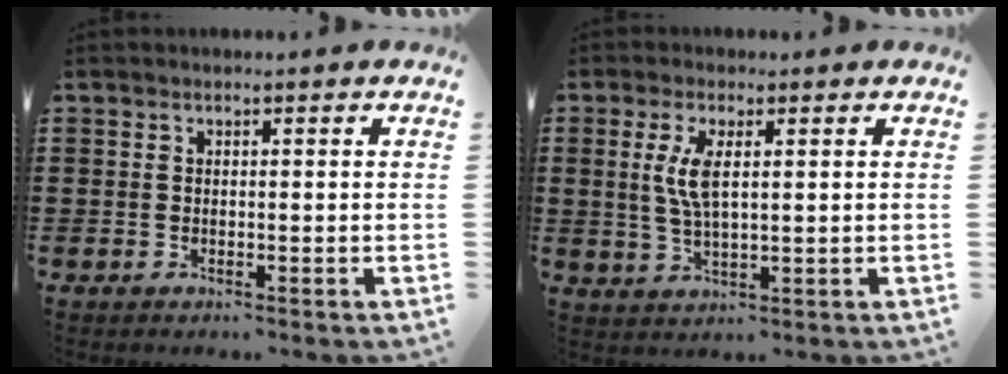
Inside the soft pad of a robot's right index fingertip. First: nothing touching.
{"total": 4.9, "force": [1.2, 1.5, 4.5], "torque": [-0.100, 0.001, 0.016]}